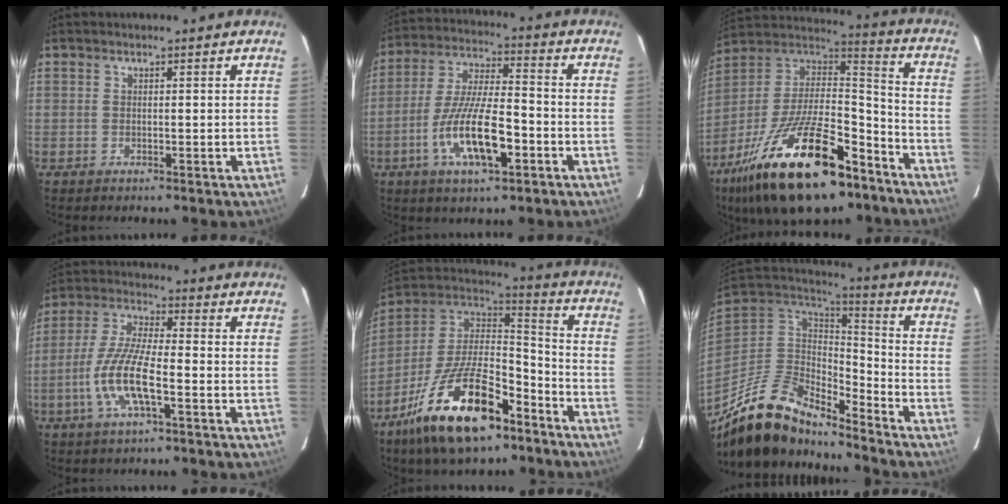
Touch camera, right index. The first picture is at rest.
{"total": 13.9, "force": [-5.5, 4.0, 12.1], "torque": [-0.248, -0.011, -0.098]}
{"total": 28.9, "force": [-17.5, 11.5, 19.9], "torque": [-0.377, -0.017, -0.281]}
{"total": 11.4, "force": [-4.0, 2.8, 10.3], "torque": [-0.220, -0.006, -0.079]}
{"total": 23.5, "force": [-13.4, 10.0, 16.5], "torque": [-0.322, -0.014, -0.228]}
{"total": 18.9, "force": [-15.3, 6.2, 9.2], "torque": [-0.196, -0.015, -0.285]}